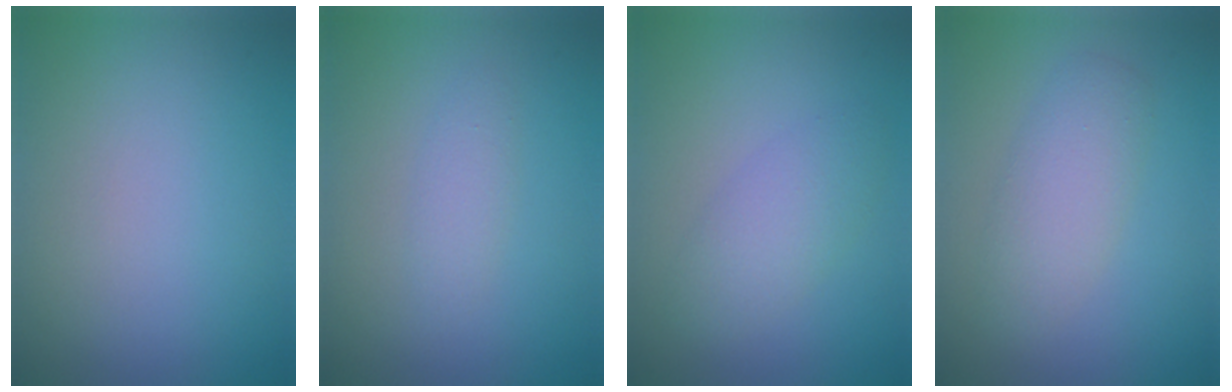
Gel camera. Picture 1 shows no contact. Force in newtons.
{"total": 1.4, "press": 1.4, "slide": 0.0}
{"total": 3.0, "press": 3.0, "slide": 0.0}
{"total": 3.4, "press": 3.4, "slide": 0.1}